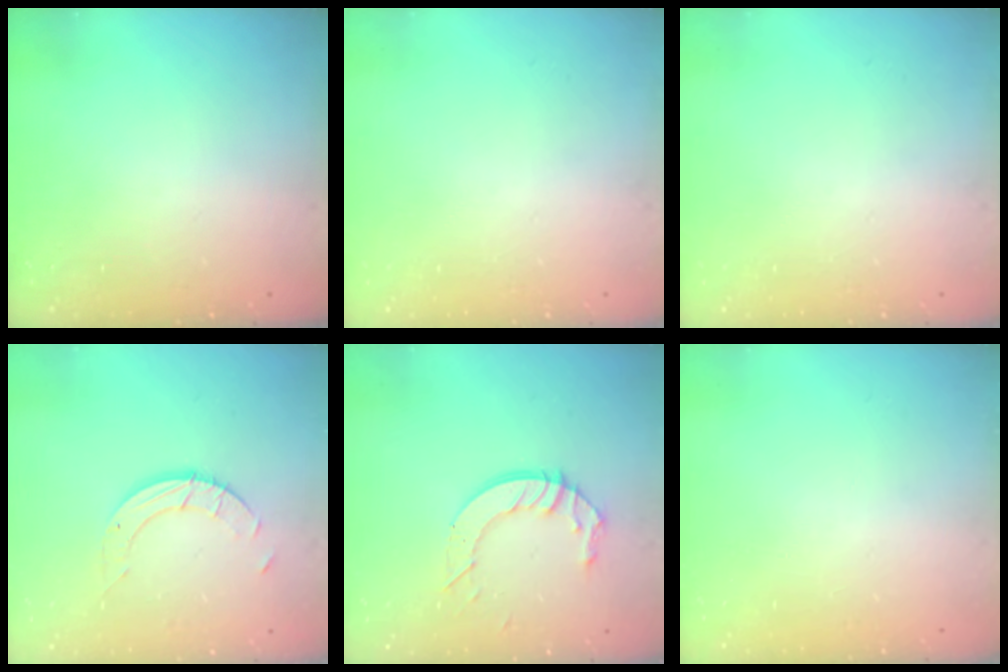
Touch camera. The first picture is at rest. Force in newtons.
{"total": 0.0}
{"total": 0.0}
{"total": 5.6, "press": 5.6, "slide": 0.1}
{"total": 8.9, "press": 8.9, "slide": 0.7}
{"total": 0.0}